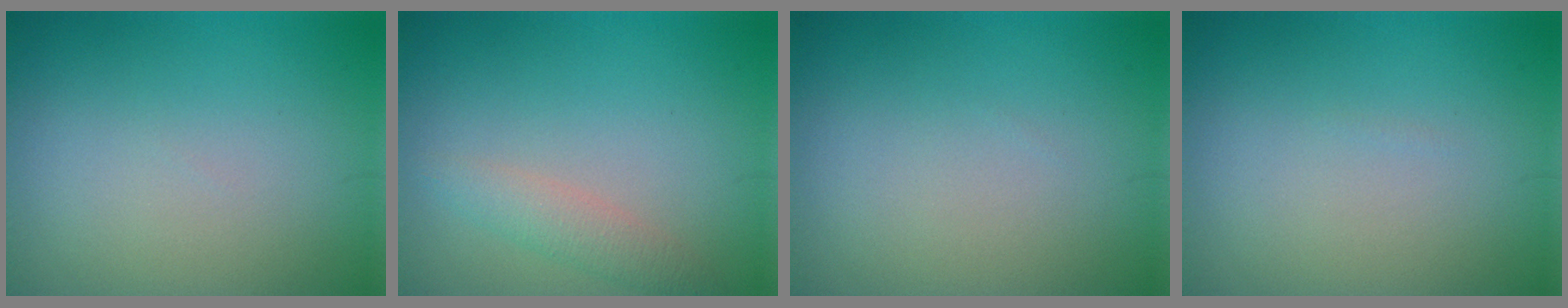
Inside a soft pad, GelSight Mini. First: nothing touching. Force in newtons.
{"total": 2.0, "press": 2.0, "slide": 0.1}
{"total": 0.0}
{"total": 0.0}